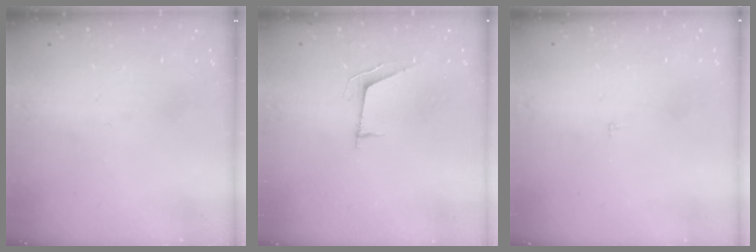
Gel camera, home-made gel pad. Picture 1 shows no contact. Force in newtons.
{"total": 5.4, "press": 4.9, "slide": 2.4}
{"total": 2.3, "press": 2.3, "slide": 0.2}